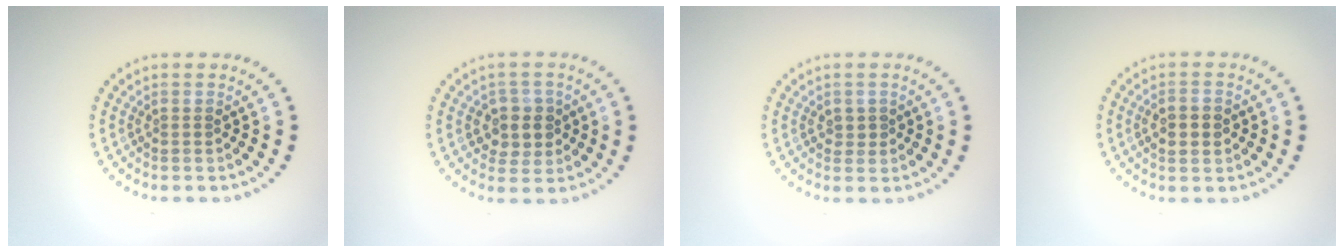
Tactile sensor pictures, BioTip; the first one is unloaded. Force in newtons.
{"total": 2.8, "press": 2.7, "slide": 0.8}
{"total": 0.7, "press": 0.7, "slide": 0.2}
{"total": 2.2, "press": 2.2, "slide": 0.1}